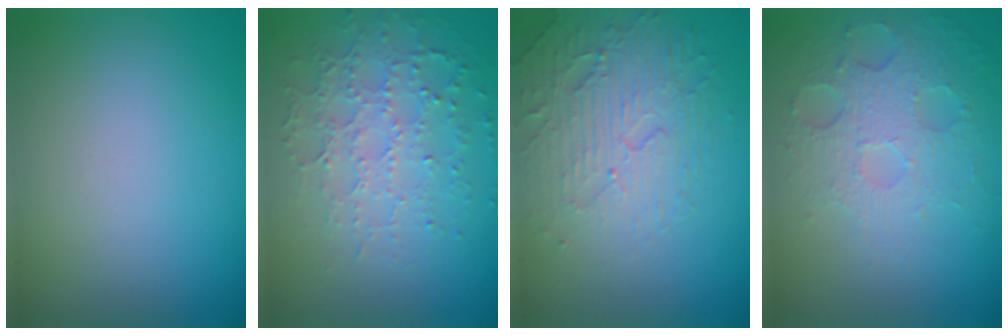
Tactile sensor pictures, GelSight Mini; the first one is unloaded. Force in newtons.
{"total": 4.1, "press": 3.4, "slide": 2.3}
{"total": 4.7, "press": 3.4, "slide": 3.3}
{"total": 5.1, "press": 3.5, "slide": 3.7}